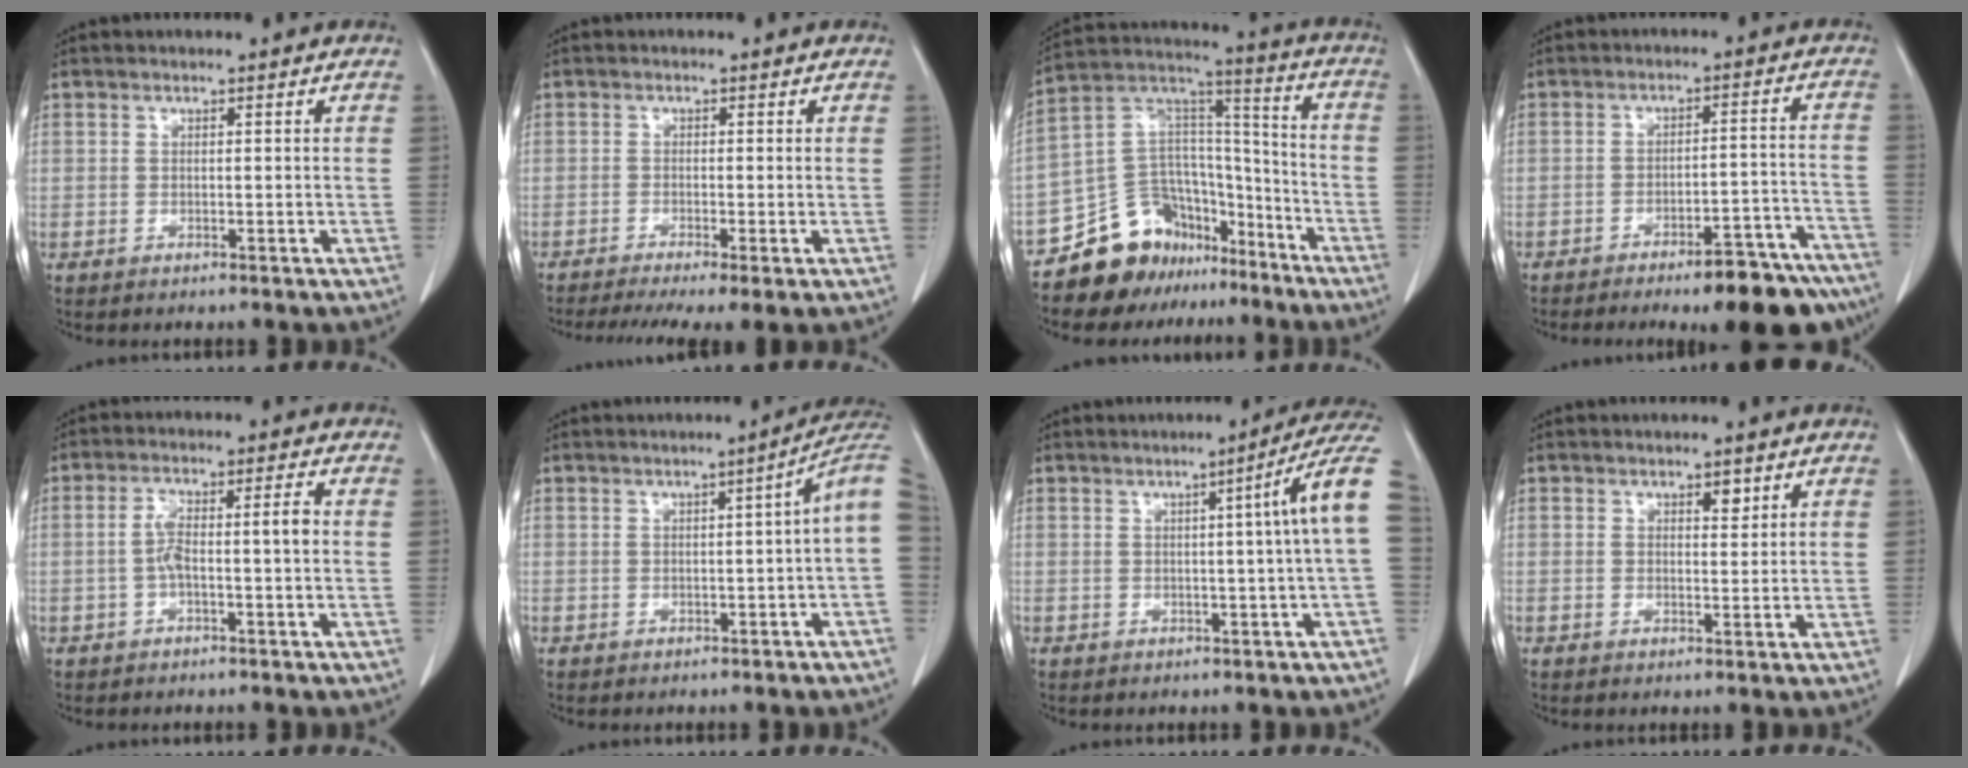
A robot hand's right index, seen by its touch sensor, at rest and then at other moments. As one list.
[{"total": 7.5, "force": [-5.2, 1.1, 5.3], "torque": [-0.083, -0.012, -0.086]}, {"total": 15.7, "force": [-12.2, 8.9, 4.2], "torque": [-0.060, 0.089, -0.208]}, {"total": 13.4, "force": [-10.6, 2.7, 7.8], "torque": [-0.053, 0.033, -0.142]}, {"total": 5.6, "force": [-0.6, 0.8, 5.5], "torque": [-0.108, 0.022, -0.009]}, {"total": 5.9, "force": [0.3, -0.1, 5.8], "torque": [-0.063, 0.017, -0.004]}, {"total": 8.0, "force": [1.2, -1.4, 7.8], "torque": [-0.086, 0.017, 0.009]}, {"total": 1.7, "force": [1.0, 0.7, 1.2], "torque": [-0.016, -0.005, 0.015]}]